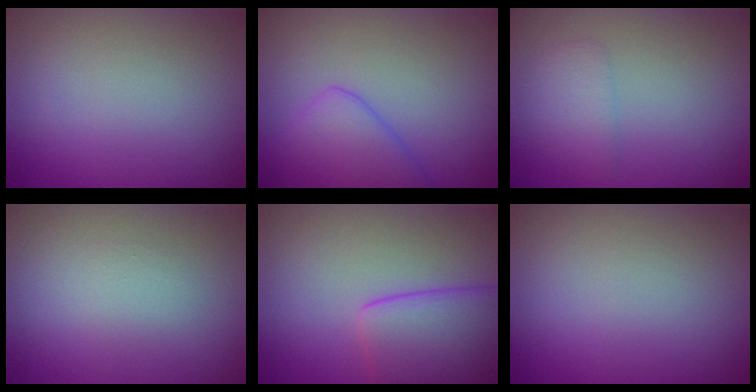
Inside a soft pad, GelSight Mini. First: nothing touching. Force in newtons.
{"total": 4.1, "press": 4.1, "slide": 0.3}
{"total": 1.9, "press": 1.9, "slide": 0.1}
{"total": 1.1, "press": 1.1, "slide": 0.1}
{"total": 5.9, "press": 5.9, "slide": 0.5}
{"total": 0.0}